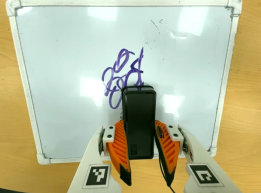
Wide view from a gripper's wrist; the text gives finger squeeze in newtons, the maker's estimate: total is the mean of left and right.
{"total": 8.8, "left": 7.2, "right": 10.3}